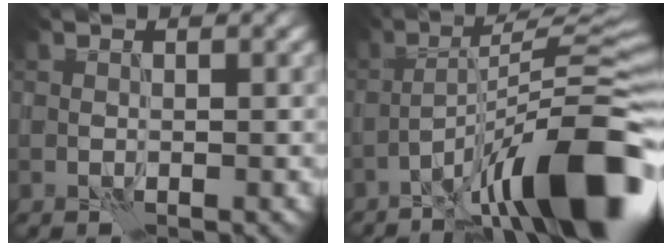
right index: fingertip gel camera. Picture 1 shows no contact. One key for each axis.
{"total": 13.9, "fx": -7.7, "fy": 2.7, "fz": 11.3, "tx": -0.172, "ty": 0.015, "tz": -0.126}